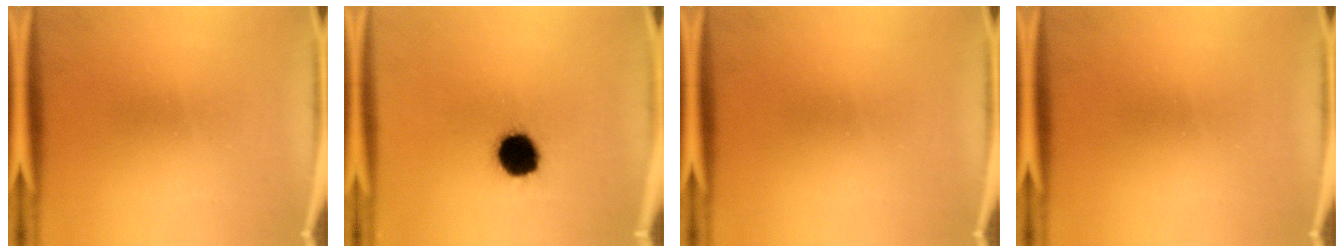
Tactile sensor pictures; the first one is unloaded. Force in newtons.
{"total": 11.7}
{"total": 0.0}
{"total": 0.0}